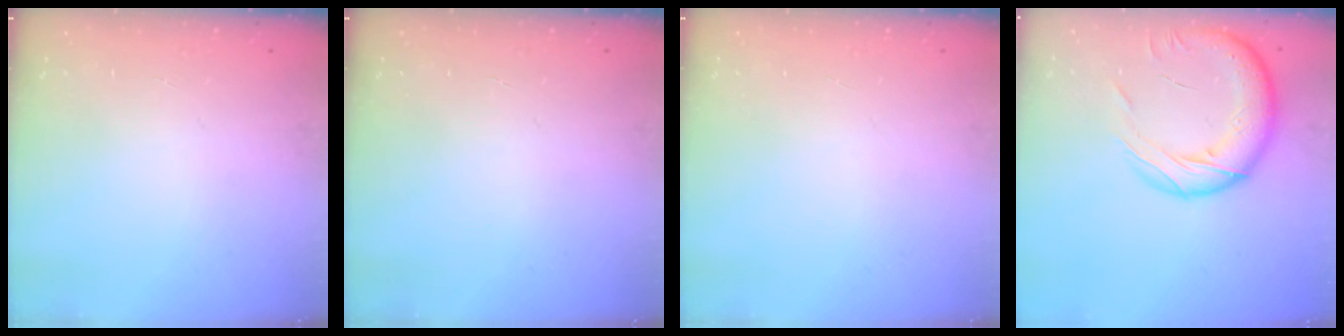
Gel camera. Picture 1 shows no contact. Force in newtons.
{"total": 0.0}
{"total": 0.0}
{"total": 19.1, "press": 18.6, "slide": 4.3}